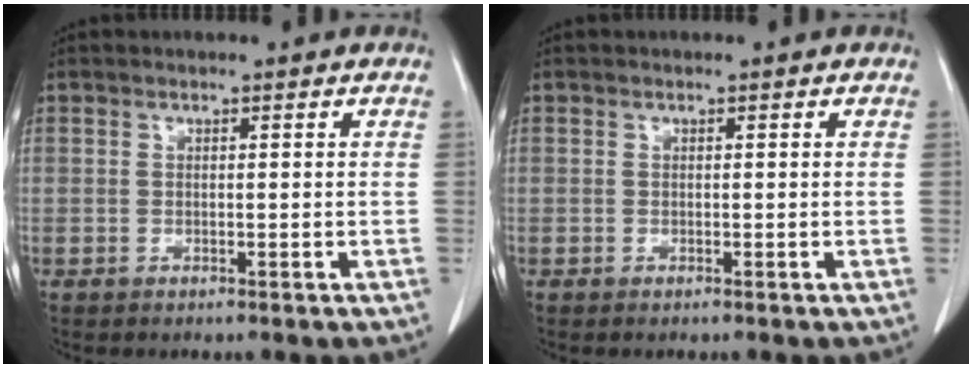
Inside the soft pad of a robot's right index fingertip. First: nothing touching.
{"total": 0.0}